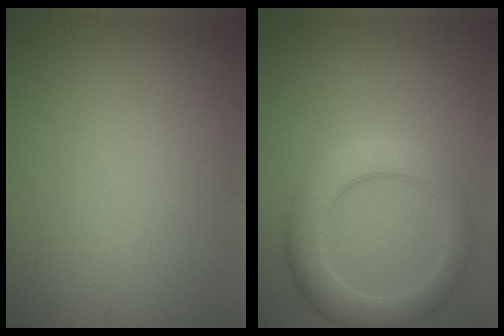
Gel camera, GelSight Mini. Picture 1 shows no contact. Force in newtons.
{"total": 5.1, "press": 5.1, "slide": 0.1}